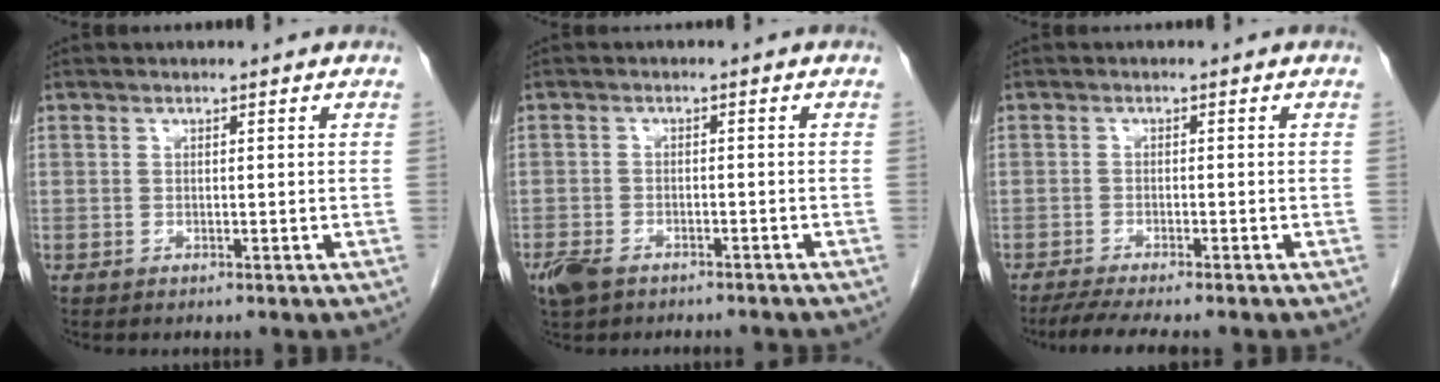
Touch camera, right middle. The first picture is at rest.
{"total": 6.2, "force": [-4.8, 2.6, 2.9], "torque": [-0.054, -0.006, -0.073]}
{"total": 5.9, "force": [-4.9, 0.2, 3.2], "torque": [-0.049, -0.015, -0.080]}